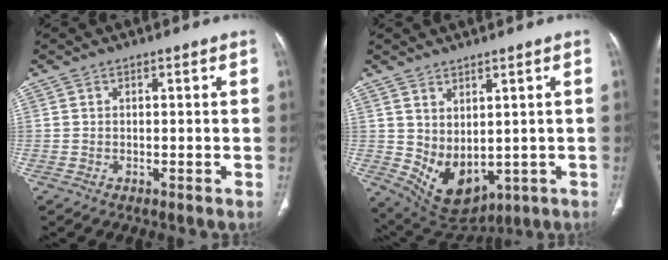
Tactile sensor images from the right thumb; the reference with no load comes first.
{"total": 9.2, "force": [0.5, 5.9, 7.1], "torque": [-0.105, -0.016, 0.045]}